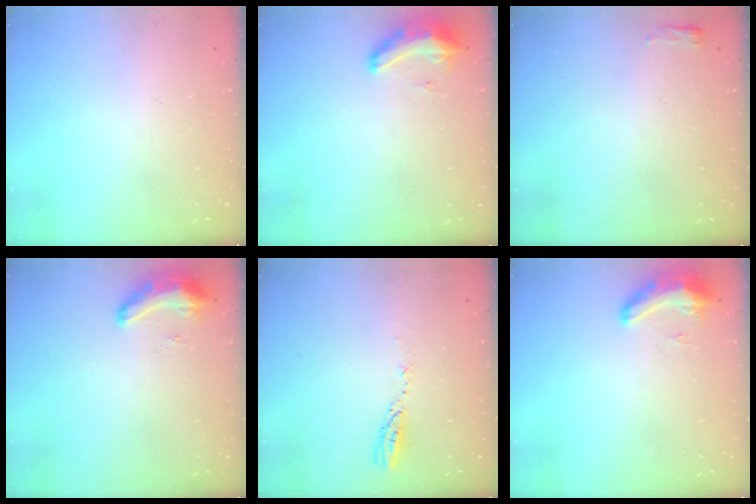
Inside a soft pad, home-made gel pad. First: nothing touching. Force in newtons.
{"total": 13.8, "press": 10.1, "slide": 9.4}
{"total": 2.8, "press": 2.6, "slide": 1.1}
{"total": 9.2, "press": 8.6, "slide": 3.1}
{"total": 3.6, "press": 3.6, "slide": 0.3}
{"total": 8.5, "press": 8.3, "slide": 1.7}